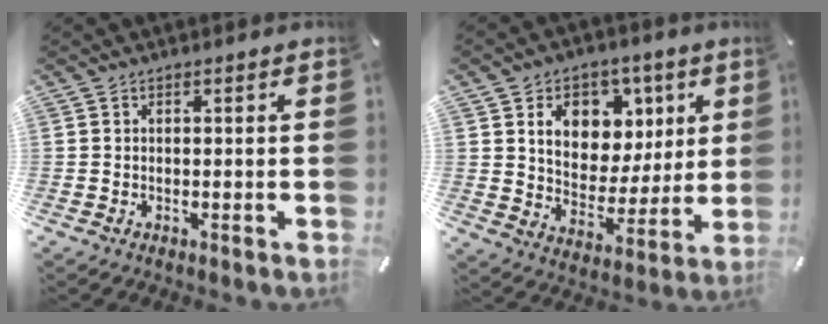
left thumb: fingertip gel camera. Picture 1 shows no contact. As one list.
[{"total": 12.5, "force": [5.1, 10.3, 5.1], "torque": [-0.072, -0.029, 0.094]}]